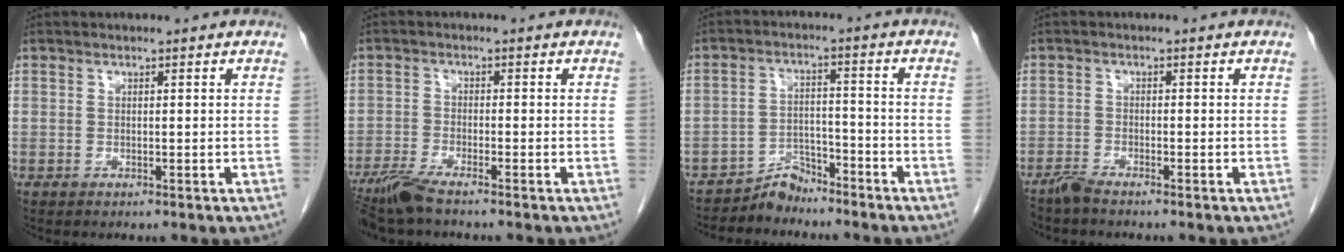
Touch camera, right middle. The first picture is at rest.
{"total": 4.9, "force": [-4.1, 0.1, 2.8], "torque": [-0.059, -0.016, -0.082]}
{"total": 4.2, "force": [-4.0, 1.2, -0.4], "torque": [0.011, 0.004, -0.071]}
{"total": 1.9, "force": [-1.8, -0.1, 0.6], "torque": [-0.019, -0.005, -0.037]}